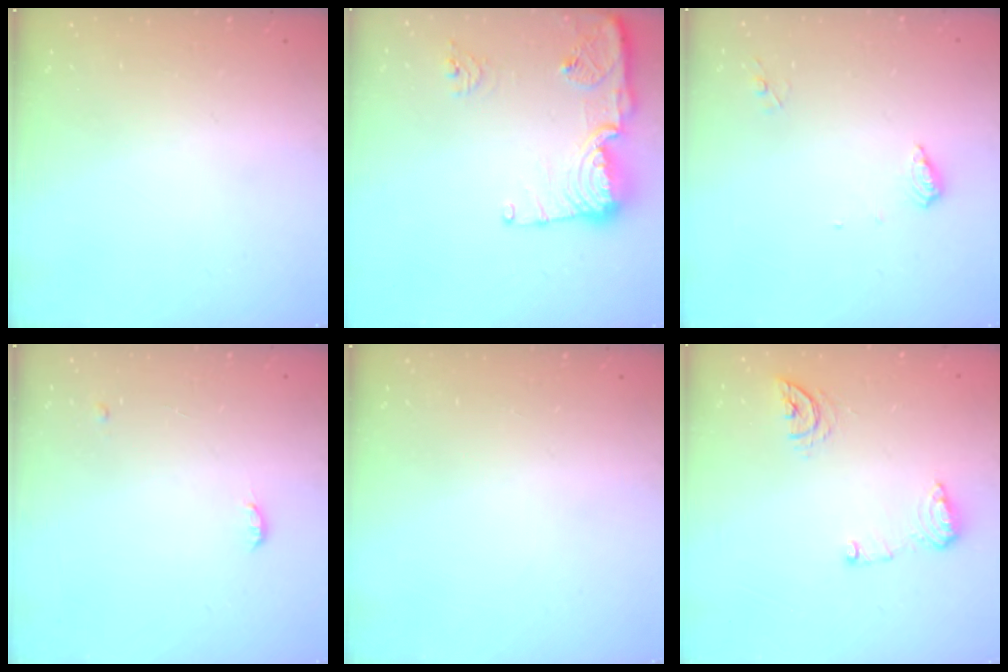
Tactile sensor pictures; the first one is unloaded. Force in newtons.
{"total": 14.8, "press": 14.7, "slide": 1.5}
{"total": 6.3, "press": 6.2, "slide": 0.6}
{"total": 7.8, "press": 4.4, "slide": 6.4}
{"total": 0.0}
{"total": 8.9, "press": 8.9, "slide": 0.5}